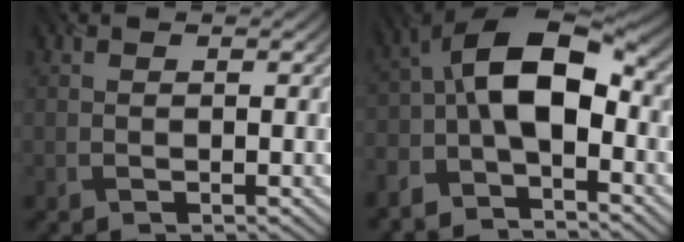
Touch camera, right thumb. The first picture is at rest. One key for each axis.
{"total": 10.5, "fx": -3.2, "fy": 5.0, "fz": 8.7, "tx": -0.161, "ty": 0.007, "tz": -0.072}